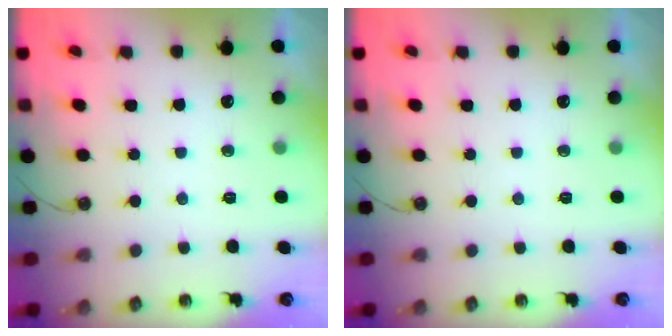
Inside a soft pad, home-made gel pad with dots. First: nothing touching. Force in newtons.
{"total": 0.0}